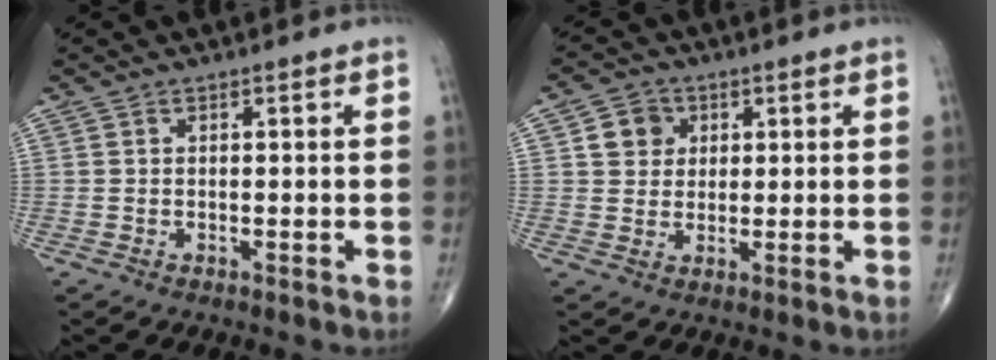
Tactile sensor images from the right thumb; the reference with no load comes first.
{"total": 5.3, "force": [1.7, 4.7, 1.9], "torque": [-0.007, -0.003, 0.027]}